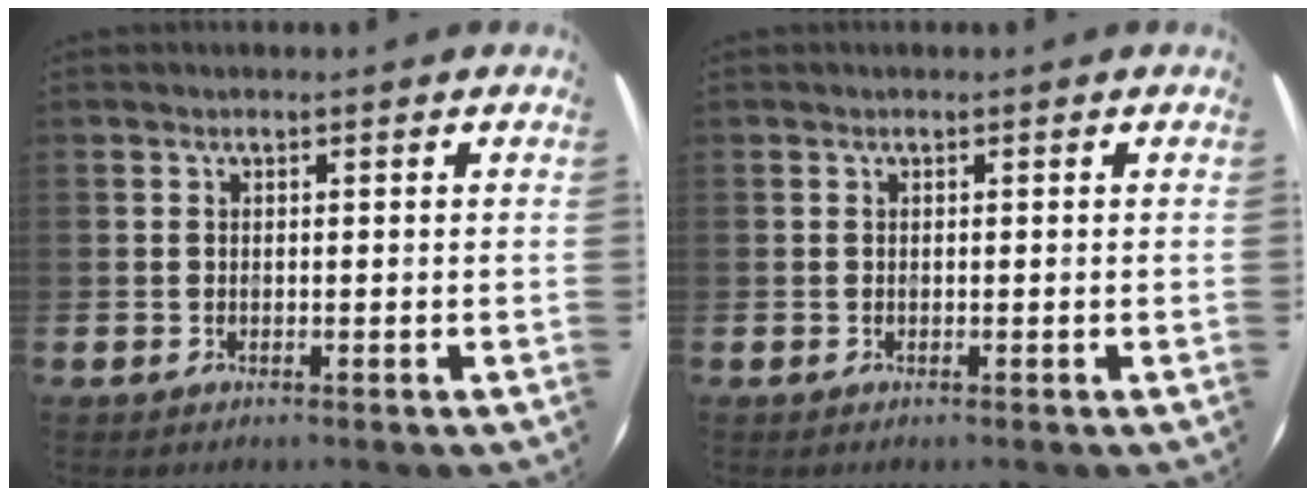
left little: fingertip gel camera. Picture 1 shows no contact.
{"total": 0.0}